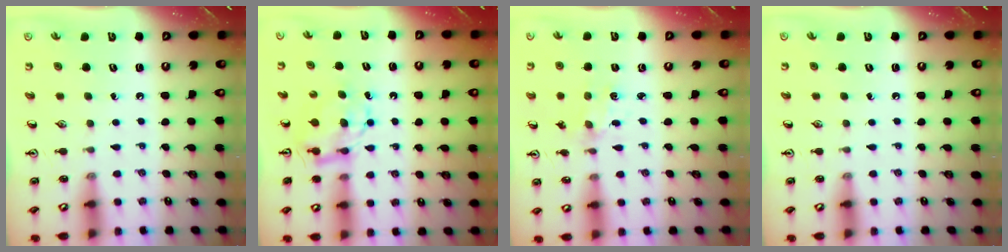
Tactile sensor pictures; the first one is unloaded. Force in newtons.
{"total": 6.6, "press": 6.6, "slide": 0.3}
{"total": 2.1, "press": 2.1, "slide": 0.3}
{"total": 0.0}